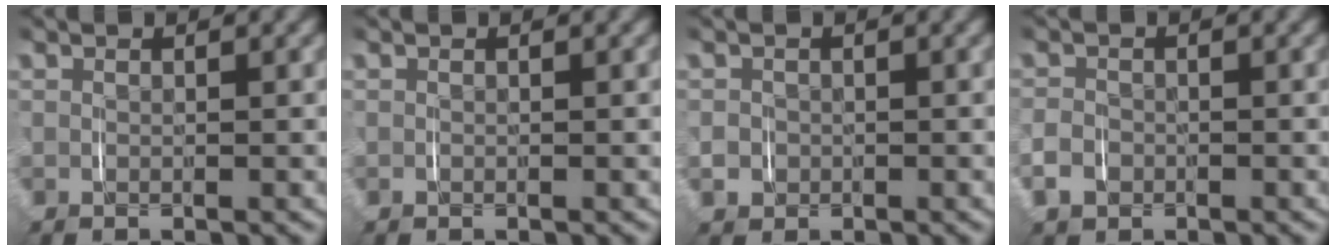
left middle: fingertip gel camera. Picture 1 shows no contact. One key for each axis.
{"total": 0.0}
{"total": 2.2, "fx": -0.5, "fy": 2.0, "fz": 0.5, "tx": -0.020, "ty": -0.009, "tz": -0.006}
{"total": 2.7, "fx": -0.9, "fy": 2.3, "fz": 1.1, "tx": -0.031, "ty": -0.006, "tz": -0.016}